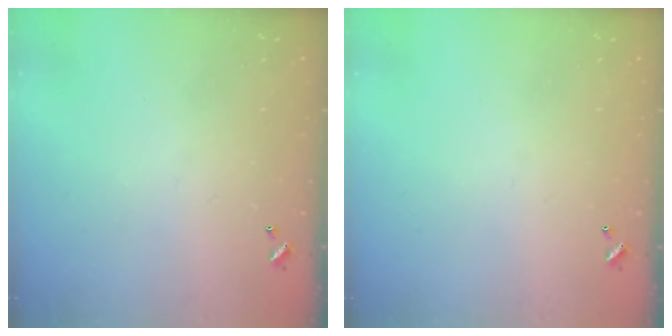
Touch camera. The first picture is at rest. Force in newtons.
{"total": 0.0}